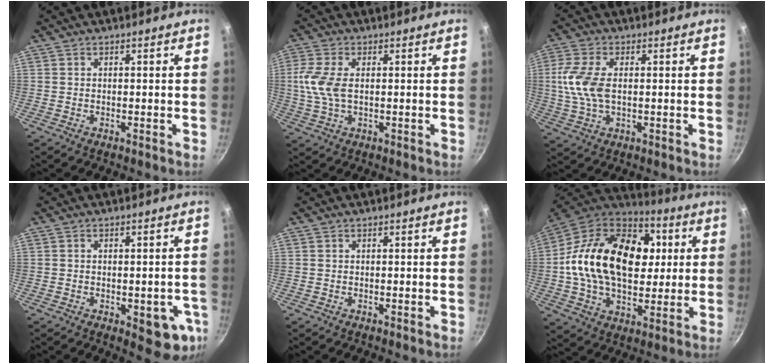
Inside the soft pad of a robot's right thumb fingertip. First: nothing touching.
{"total": 7.6, "force": [0.5, 4.2, 6.3], "torque": [-0.139, 0.004, 0.005]}
{"total": 9.2, "force": [0.5, 5.1, 7.7], "torque": [-0.162, 0.004, 0.004]}
{"total": 8.7, "force": [-2.5, 4.0, 7.2], "torque": [-0.053, 0.005, -0.027]}
{"total": 0.0}
{"total": 28.0, "force": [3.7, 18.6, 20.5], "torque": [-0.328, 0.024, 0.051]}